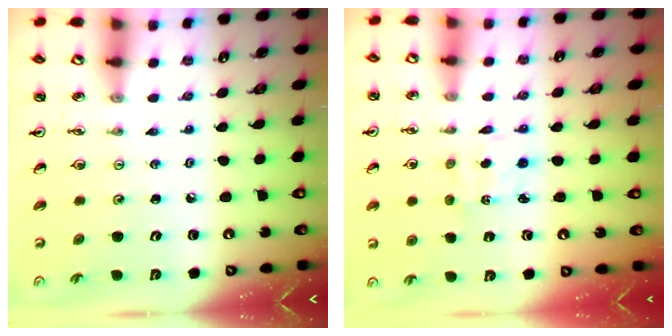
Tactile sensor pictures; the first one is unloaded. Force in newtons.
{"total": 2.3, "press": 2.1, "slide": 0.8}